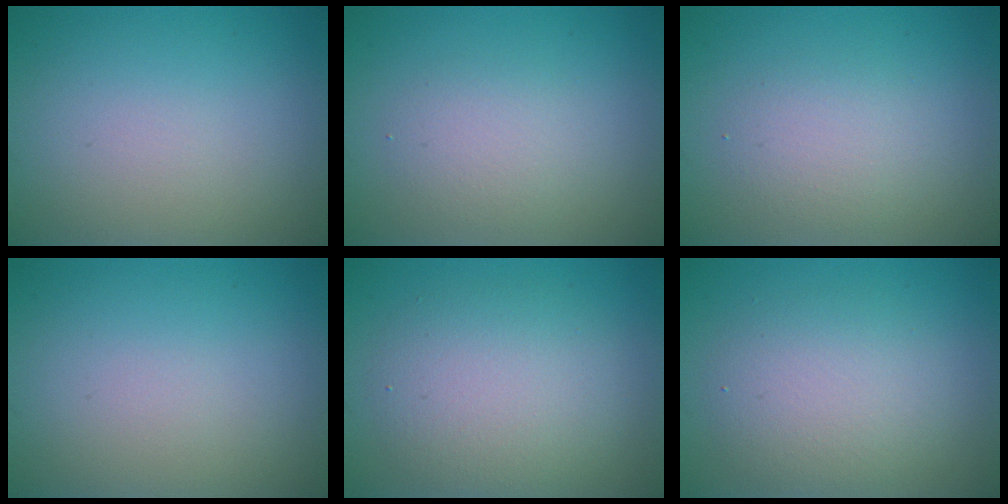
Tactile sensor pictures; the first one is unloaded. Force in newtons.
{"total": 2.2, "press": 2.2, "slide": 0.0}
{"total": 2.4, "press": 2.4, "slide": 0.0}
{"total": 0.0}
{"total": 5.1, "press": 5.1, "slide": 0.5}
{"total": 4.2, "press": 4.2, "slide": 0.1}